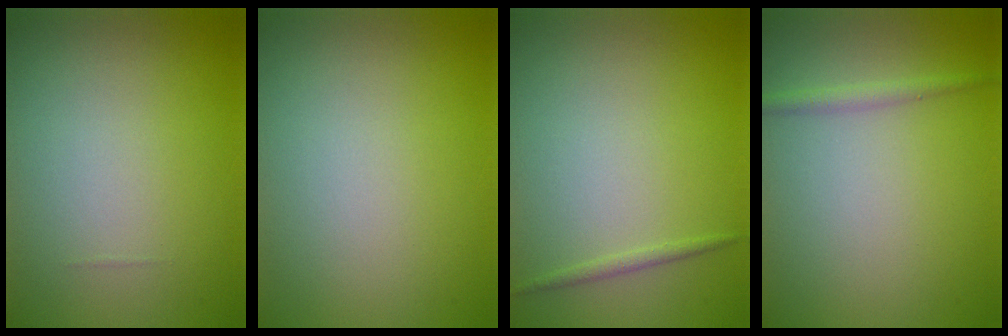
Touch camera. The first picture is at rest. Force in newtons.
{"total": 0.0}
{"total": 0.7, "press": 0.7, "slide": 0.0}
{"total": 1.3, "press": 1.3, "slide": 0.0}